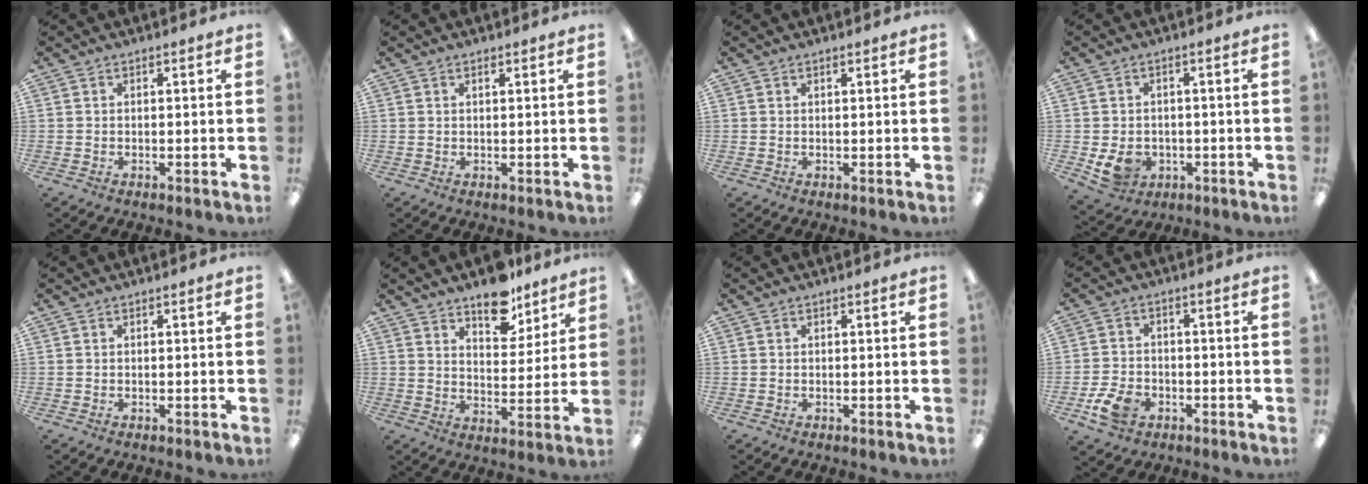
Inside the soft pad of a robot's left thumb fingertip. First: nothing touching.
{"total": 0.9, "force": [0.7, 0.2, 0.5], "torque": [-0.003, -0.003, 0.012]}
{"total": 0.6, "force": [0.5, 0.1, 0.3], "torque": [-0.006, 0.001, 0.009]}
{"total": 6.0, "force": [-1.5, 5.0, 3.0], "torque": [-0.061, 0.009, -0.025]}
{"total": 0.0}
{"total": 10.5, "force": [8.4, 4.8, 4.1], "torque": [-0.035, -0.057, 0.147]}
{"total": 0.0}
{"total": 6.9, "force": [-3.3, 4.8, 3.7], "torque": [-0.077, 0.016, -0.059]}